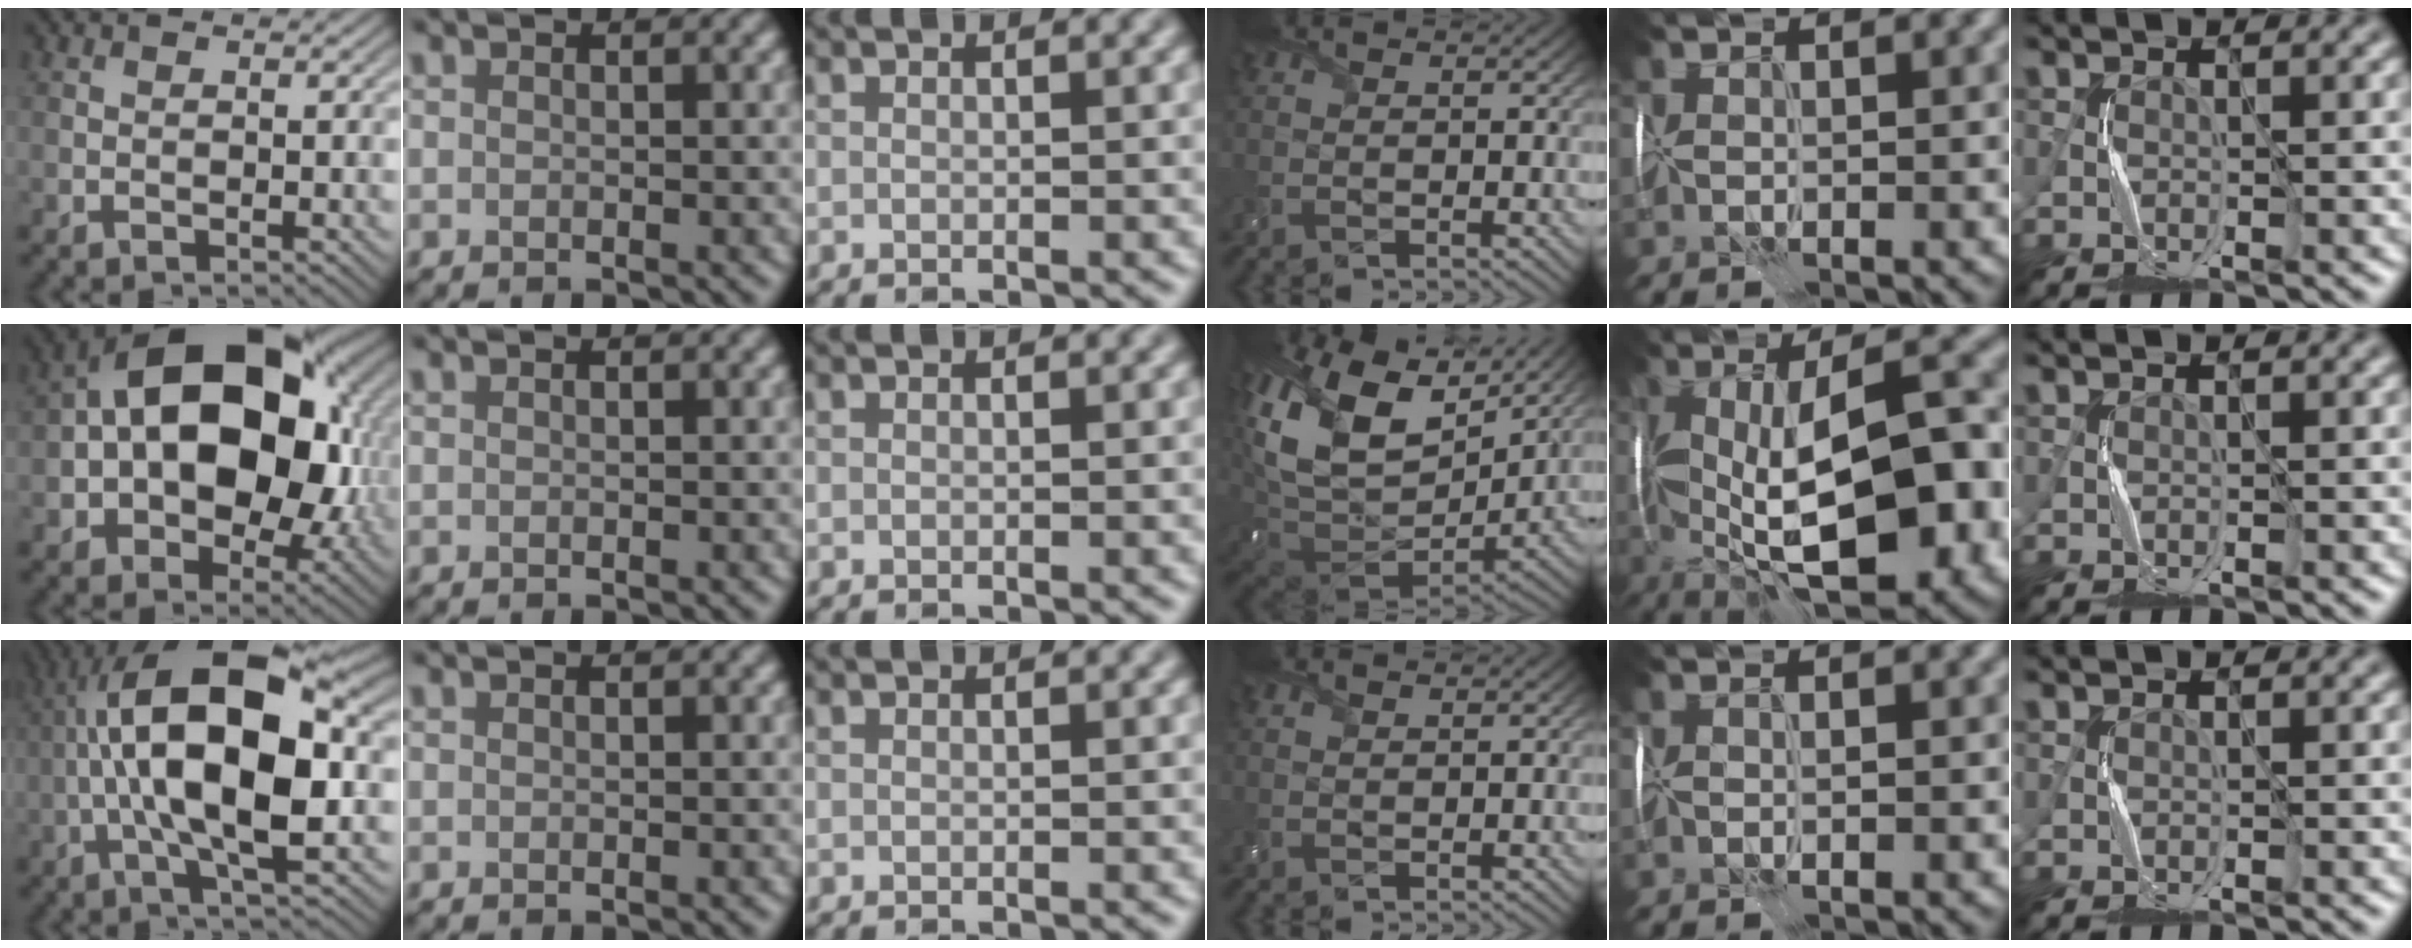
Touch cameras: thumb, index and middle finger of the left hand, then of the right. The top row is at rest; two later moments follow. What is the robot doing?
{"motion": "wrap", "object": "felt sheet"}